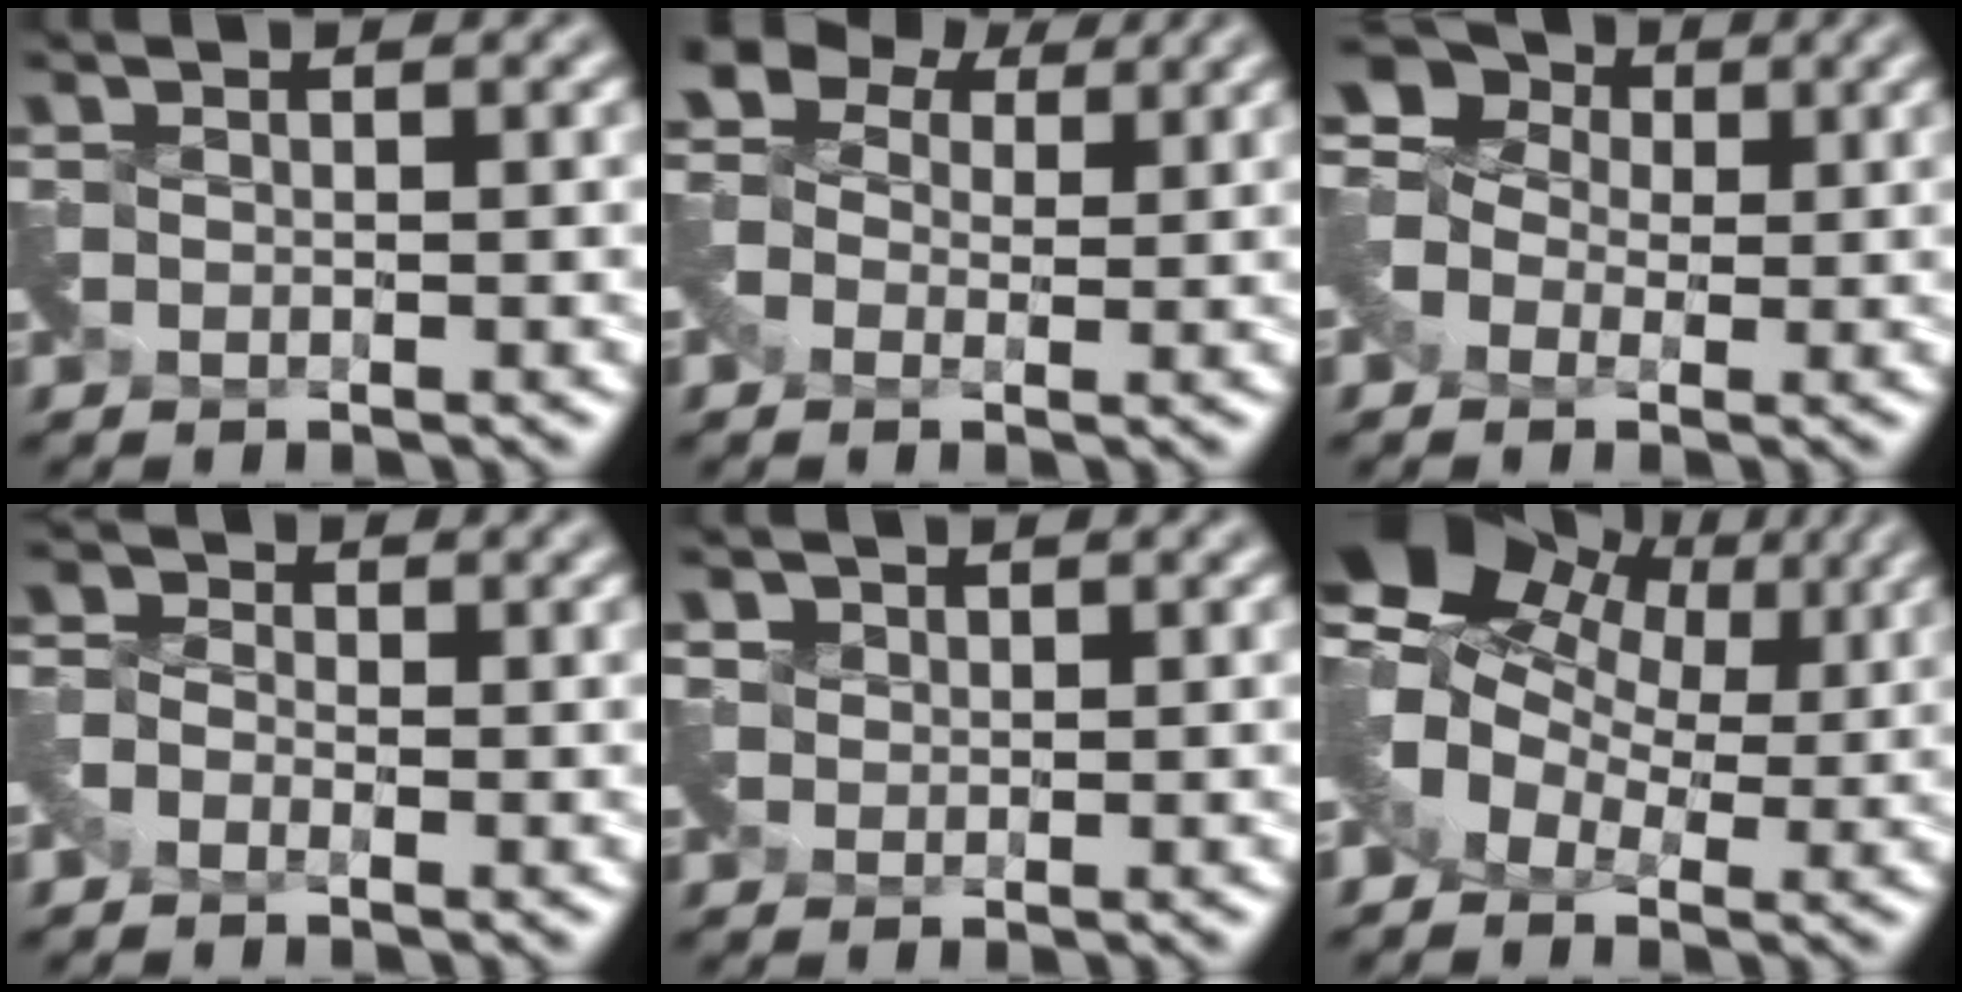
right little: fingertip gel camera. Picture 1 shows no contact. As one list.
[{"total": 4.8, "force": [1.5, 3.7, 2.7], "torque": [-0.072, 0.028, 0.015]}, {"total": 4.8, "force": [0.6, 4.0, 2.5], "torque": [-0.057, 0.029, 0.003]}, {"total": 1.4, "force": [-1.1, 0.8, 0.2], "torque": [-0.013, 0.004, -0.034]}, {"total": 0.8, "force": [0.5, 0.6, -0.3], "torque": [0.002, 0.005, 0.012]}, {"total": 7.7, "force": [3.1, 5.3, 4.7], "torque": [-0.079, 0.013, 0.044]}]